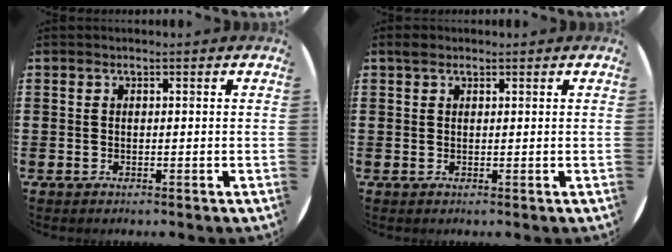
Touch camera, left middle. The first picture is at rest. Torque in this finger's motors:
{"motor_torque": [0.44, -0.33, 0.01, 0.03]}